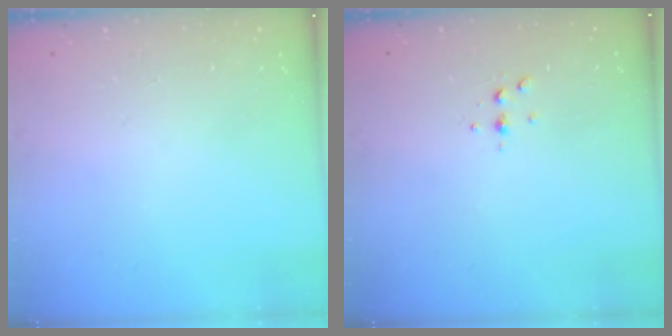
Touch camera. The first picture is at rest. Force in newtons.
{"total": 3.7, "press": 3.6, "slide": 0.5}